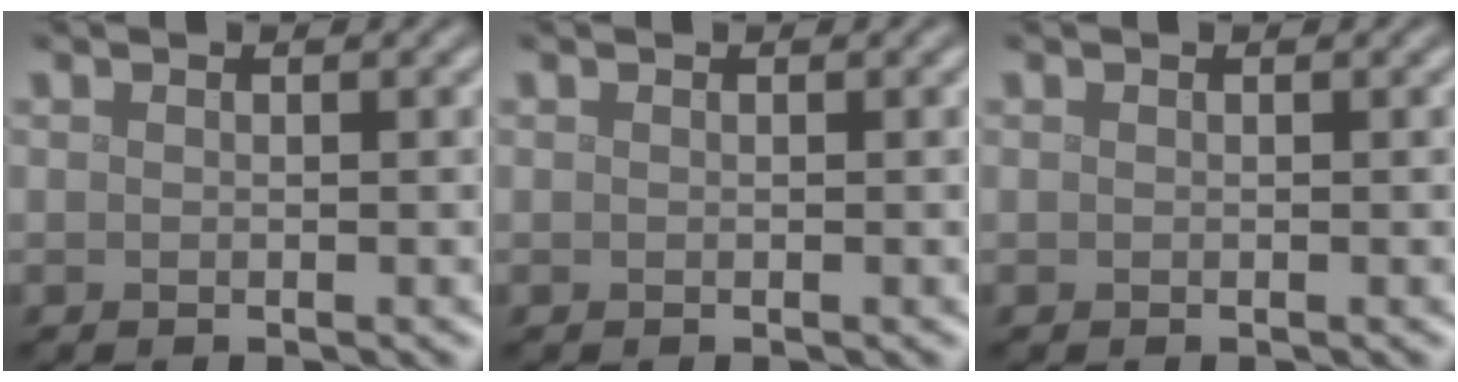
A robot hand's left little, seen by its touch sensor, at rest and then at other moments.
{"total": 0.0}
{"total": 0.0}